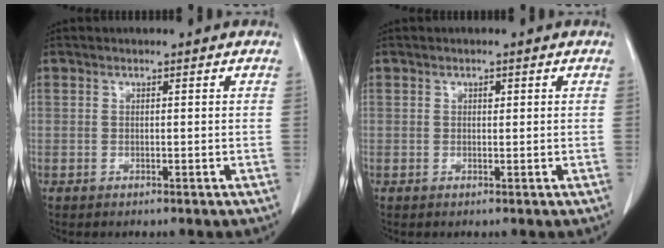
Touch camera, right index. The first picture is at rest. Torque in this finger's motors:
{"motor_torque": [0.00, 0.00, -0.01, 0.00]}